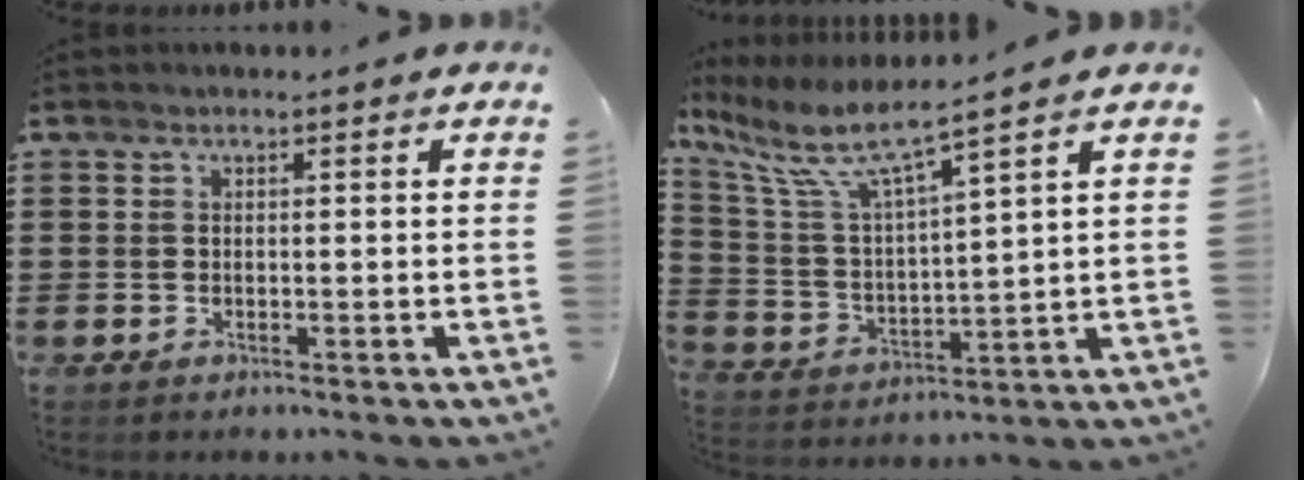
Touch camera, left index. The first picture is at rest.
{"total": 6.6, "force": [5.0, 0.8, 4.3], "torque": [-0.111, -0.035, 0.078]}